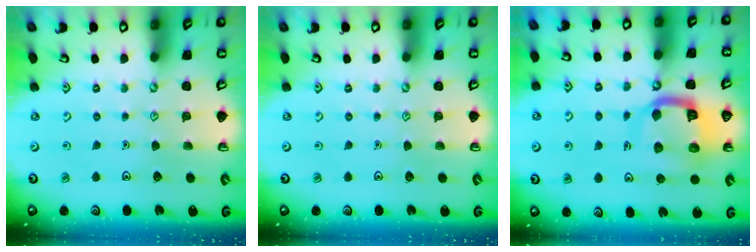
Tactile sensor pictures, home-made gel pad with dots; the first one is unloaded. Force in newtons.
{"total": 0.0}
{"total": 12.4, "press": 12.3, "slide": 1.4}